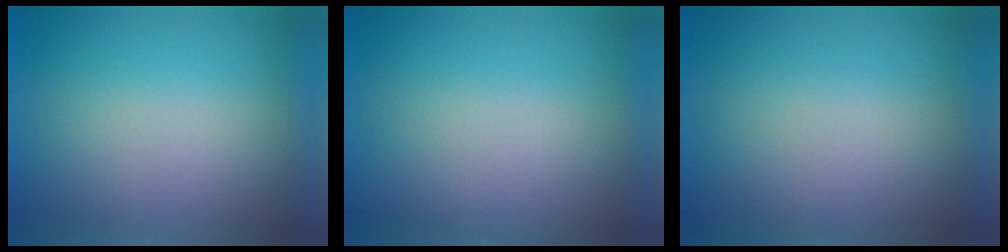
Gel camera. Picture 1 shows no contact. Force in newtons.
{"total": 2.6}
{"total": 2.7}